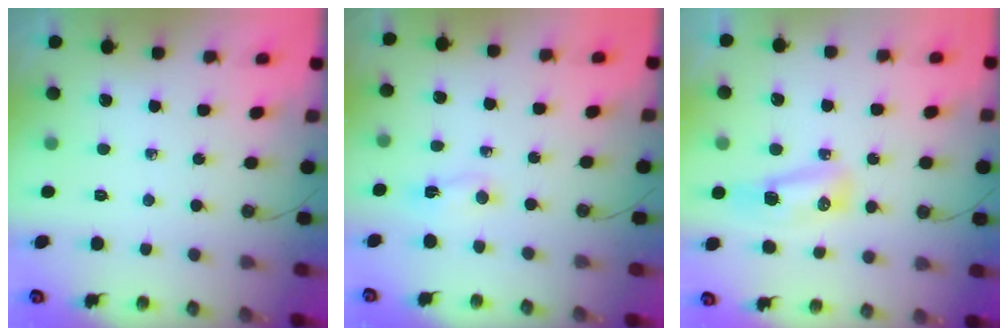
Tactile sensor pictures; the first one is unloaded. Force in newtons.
{"total": 2.0, "press": 1.6, "slide": 1.2}
{"total": 14.0, "press": 10.2, "slide": 9.5}